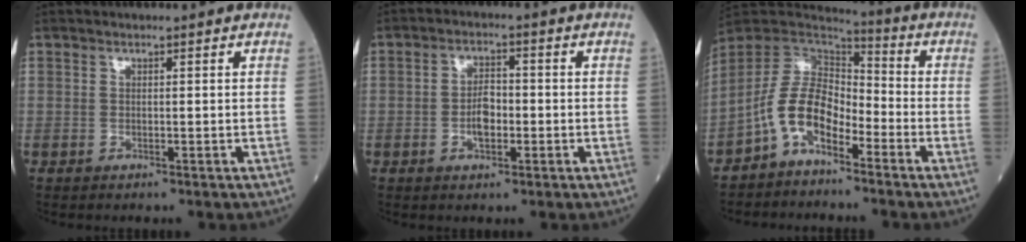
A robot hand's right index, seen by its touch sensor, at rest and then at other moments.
{"total": 3.8, "force": [-1.0, 2.0, 3.1], "torque": [-0.057, 0.006, -0.019]}
{"total": 9.2, "force": [-4.8, 4.6, 6.4], "torque": [-0.138, 0.022, -0.099]}